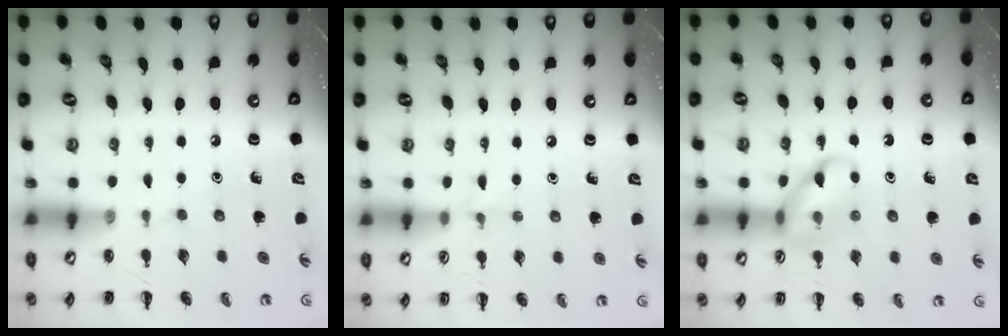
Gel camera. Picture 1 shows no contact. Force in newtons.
{"total": 3.9, "press": 3.6, "slide": 1.4}
{"total": 11.7, "press": 11.6, "slide": 1.1}